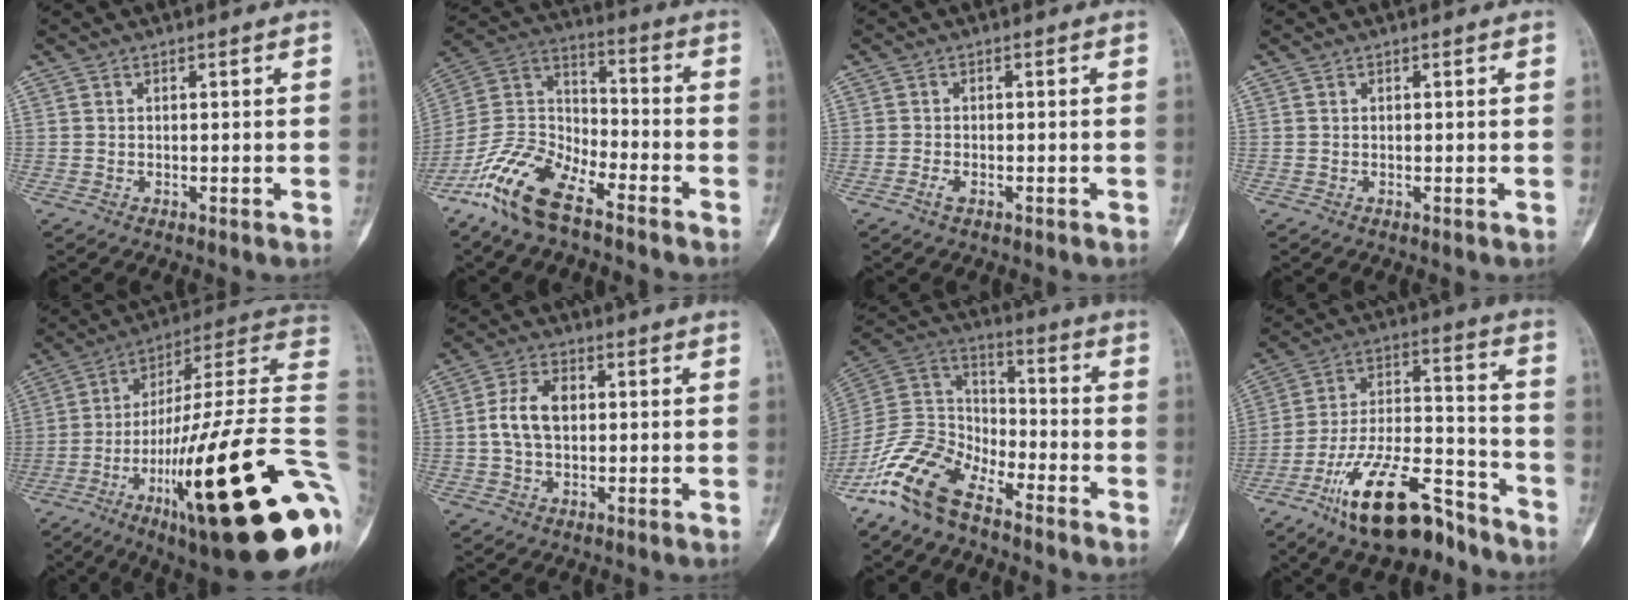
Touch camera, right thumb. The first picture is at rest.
{"total": 15.1, "force": [-10.4, 6.0, 9.1], "torque": [-0.182, 0.062, -0.206]}
{"total": 1.4, "force": [-0.9, 0.7, 0.8], "torque": [-0.022, 0.004, -0.015]}
{"total": 0.0}
{"total": 35.3, "force": [-9.7, 6.9, 33.2], "torque": [-0.421, 0.047, -0.156]}
{"total": 6.9, "force": [0.6, 4.4, 5.3], "torque": [-0.101, 0.016, 0.009]}
{"total": 14.6, "force": [-10.4, 6.8, 7.6], "torque": [-0.143, 0.073, -0.209]}
{"total": 18.6, "force": [-12.7, 6.7, 11.8], "torque": [-0.208, 0.090, -0.219]}